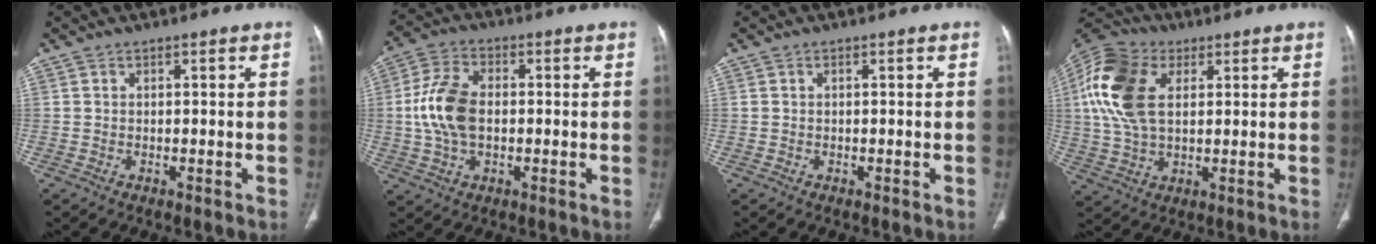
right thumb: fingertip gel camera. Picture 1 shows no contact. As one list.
[{"total": 10.7, "force": [-0.1, 6.6, 8.4], "torque": [-0.174, 0.014, -0.004]}, {"total": 0.0}, {"total": 15.8, "force": [4.0, 9.8, 11.8], "torque": [-0.244, 0.008, 0.072]}]